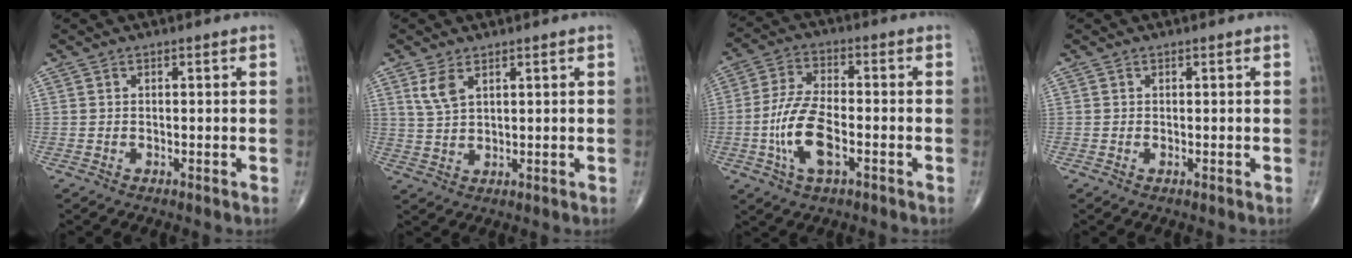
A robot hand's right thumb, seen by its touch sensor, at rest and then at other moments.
{"total": 4.1, "force": [2.2, 1.9, 2.9], "torque": [-0.060, -0.005, 0.052]}
{"total": 10.9, "force": [-3.1, 4.8, 9.3], "torque": [-0.189, 0.014, -0.063]}
{"total": 0.0}